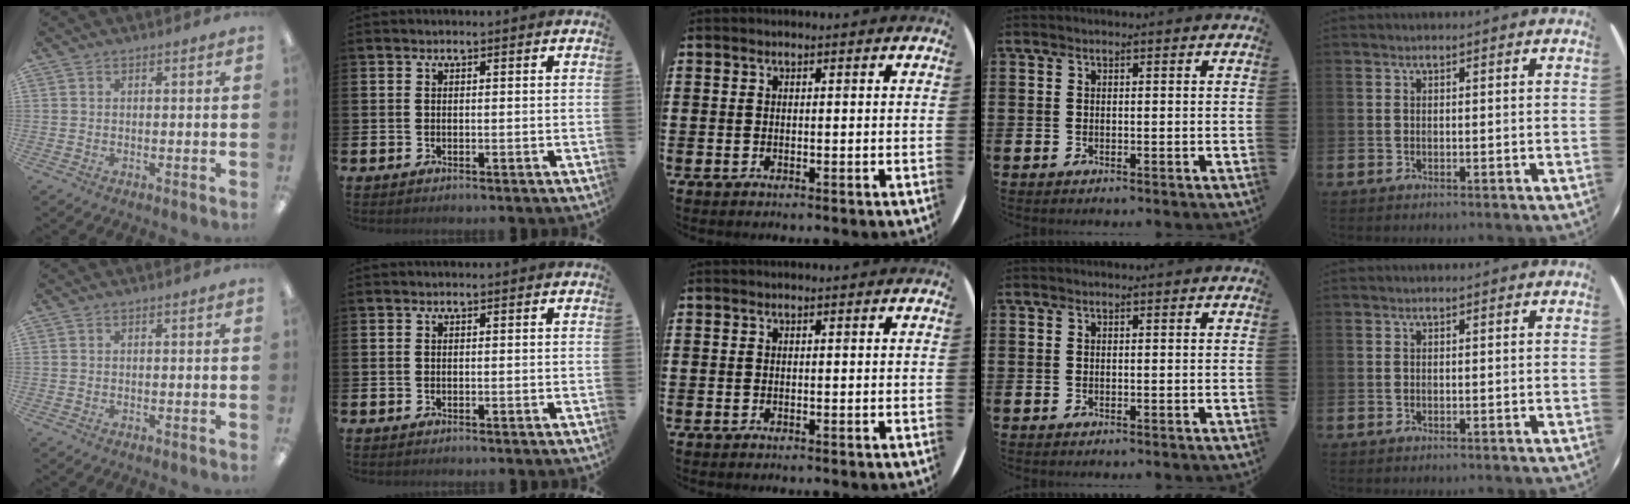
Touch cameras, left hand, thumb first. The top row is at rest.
{}